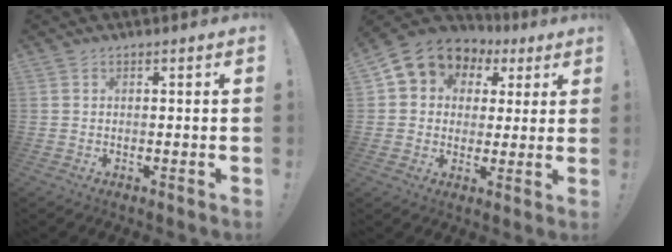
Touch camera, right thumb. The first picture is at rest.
{"total": 8.9, "force": [3.8, 7.5, 2.9], "torque": [-0.043, -0.025, 0.075]}